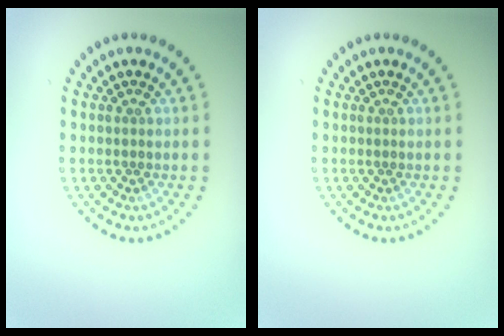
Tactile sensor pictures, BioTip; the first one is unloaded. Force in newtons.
{"total": 0.0}